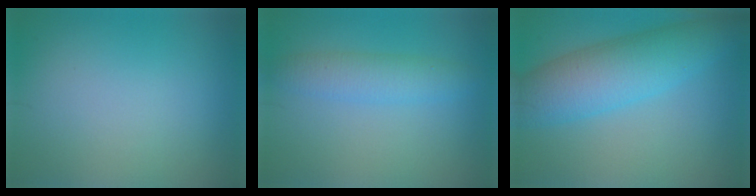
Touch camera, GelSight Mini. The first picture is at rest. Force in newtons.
{"total": 2.9, "press": 2.9, "slide": 0.1}
{"total": 7.1, "press": 7.1, "slide": 0.3}